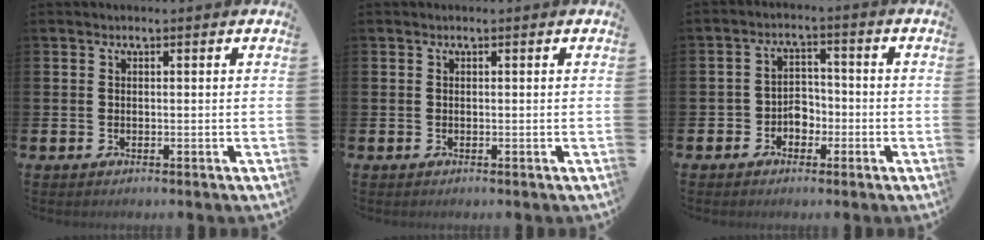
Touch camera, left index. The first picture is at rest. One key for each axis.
{"total": 0.0}
{"total": 3.3, "fx": -1.8, "fy": 2.5, "fz": 0.9, "tx": -0.023, "ty": 0.005, "tz": -0.043}